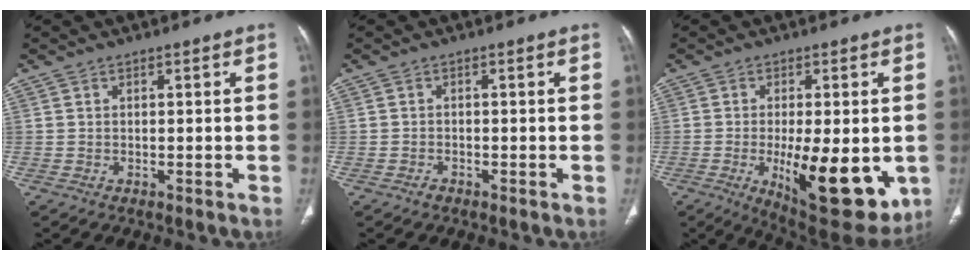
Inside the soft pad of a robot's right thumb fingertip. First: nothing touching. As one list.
[{"total": 1.0, "force": [-0.8, 0.6, 0.3], "torque": [-0.006, 0.001, -0.016]}, {"total": 18.5, "force": [-4.0, 7.2, 16.6], "torque": [-0.210, -0.027, -0.035]}]